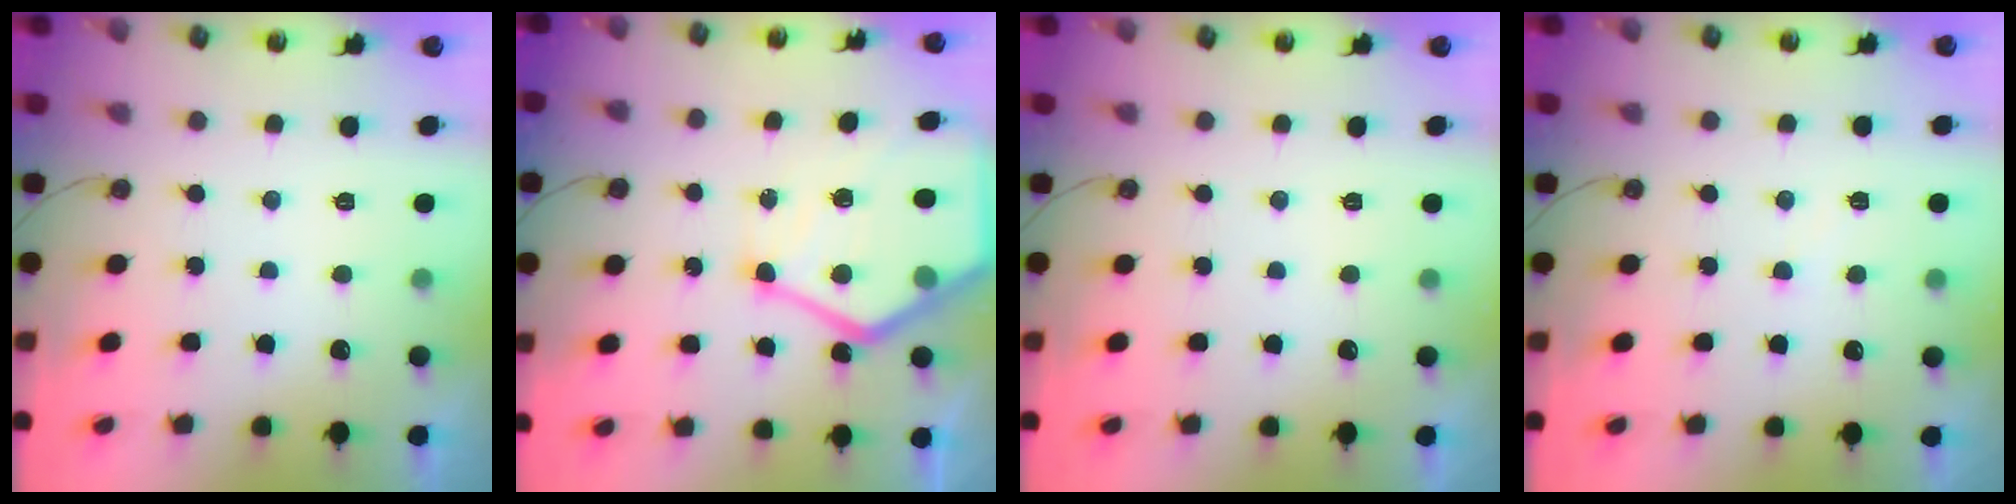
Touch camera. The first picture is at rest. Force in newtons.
{"total": 17.9, "press": 17.9, "slide": 1.6}
{"total": 0.0}
{"total": 2.8, "press": 2.8, "slide": 0.4}